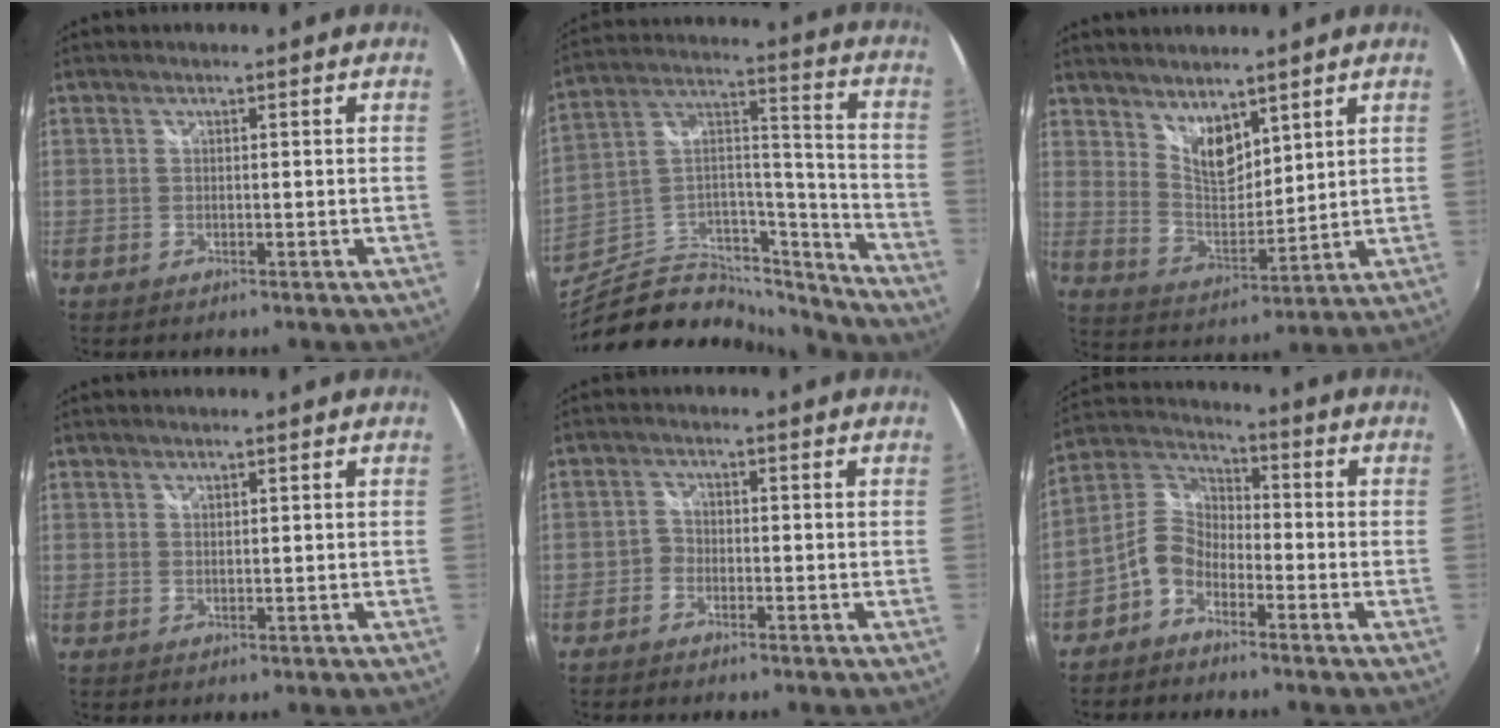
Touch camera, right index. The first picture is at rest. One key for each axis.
{"total": 21.9, "fx": -17.8, "fy": 9.7, "fz": 8.3, "tx": -0.148, "ty": 0.063, "tz": -0.274}
{"total": 8.0, "fx": 5.9, "fy": 3.7, "fz": 3.9, "tx": -0.056, "ty": -0.004, "tz": 0.114}
{"total": 0.6, "fx": 0.6, "fy": 0.2, "fz": 0.1, "tx": -0.001, "ty": 0.001, "tz": 0.011}
{"total": 1.9, "fx": -1.5, "fy": 1.2, "fz": 0.2, "tx": -0.008, "ty": 0.003, "tz": -0.032}
{"total": 7.1, "fx": -4.3, "fy": 4.5, "fz": 3.4, "tx": -0.078, "ty": 0.022, "tz": -0.095}